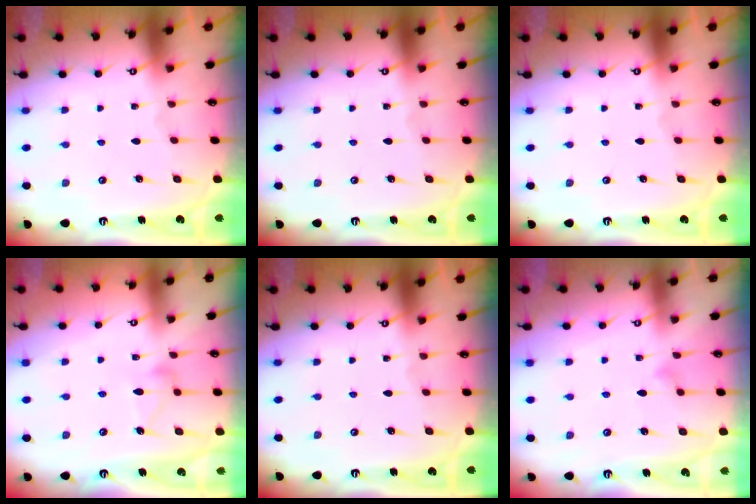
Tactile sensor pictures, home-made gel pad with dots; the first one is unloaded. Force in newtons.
{"total": 0.0}
{"total": 0.0}
{"total": 10.4, "press": 10.4, "slide": 0.4}
{"total": 0.0}
{"total": 5.8, "press": 5.8, "slide": 0.3}